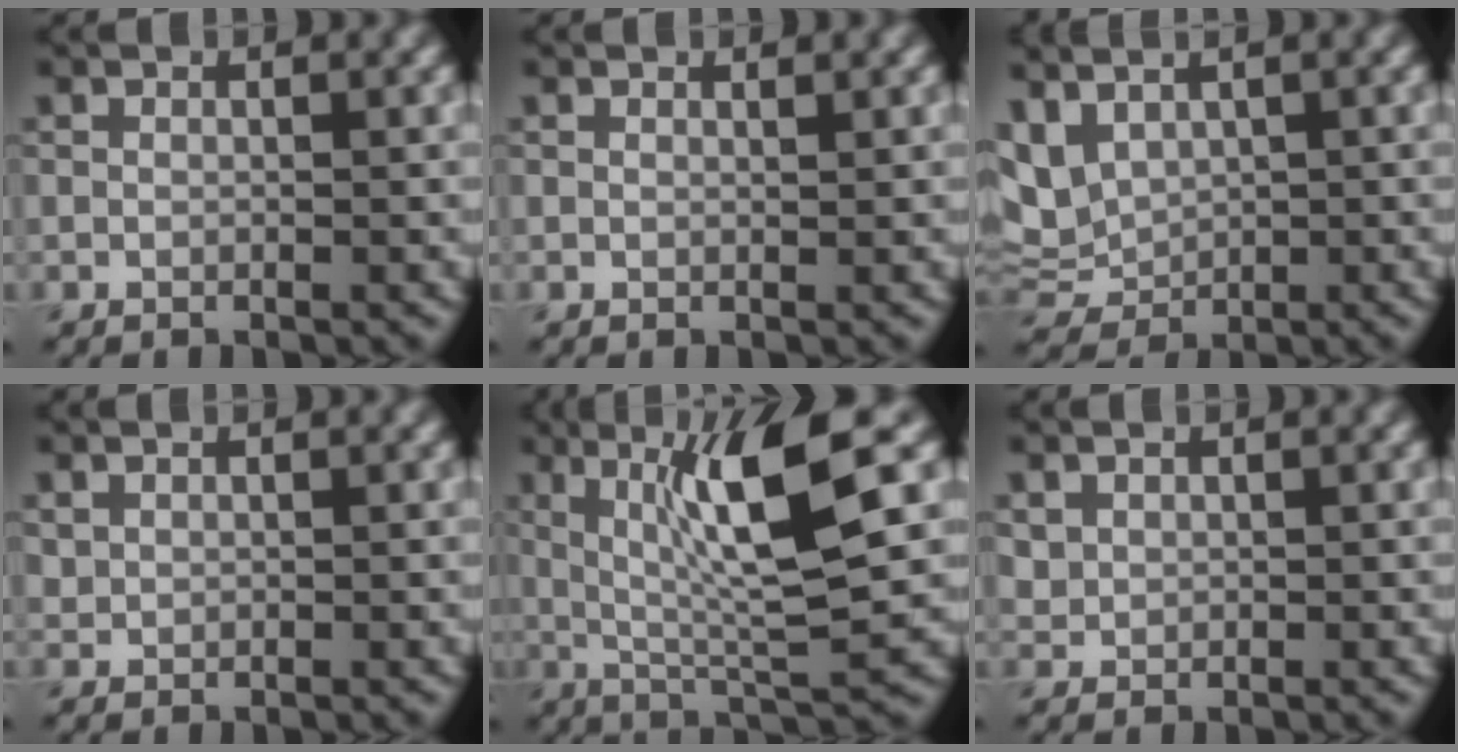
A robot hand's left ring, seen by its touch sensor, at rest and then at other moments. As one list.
[{"total": 0.6, "force": [0.5, 0.1, 0.3], "torque": [0.000, 0.001, 0.008]}, {"total": 5.3, "force": [2.1, 3.4, 3.4], "torque": [-0.082, 0.003, 0.049]}, {"total": 0.6, "force": [0.4, 0.4, 0.1], "torque": [-0.001, -0.002, 0.012]}, {"total": 9.0, "force": [2.3, 1.5, 8.5], "torque": [-0.140, -0.005, 0.044]}, {"total": 0.9, "force": [0.4, 0.8, 0.2], "torque": [-0.002, -0.003, 0.014]}]